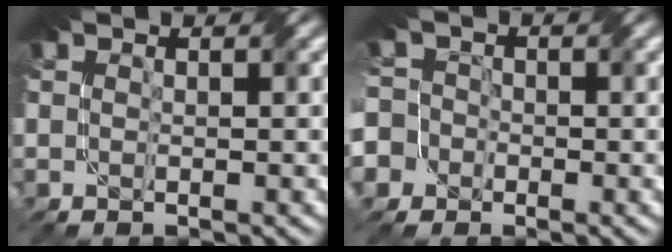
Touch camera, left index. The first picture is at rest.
{"total": 6.2, "force": [-3.0, 5.2, 1.5], "torque": [-0.039, 0.003, -0.074]}